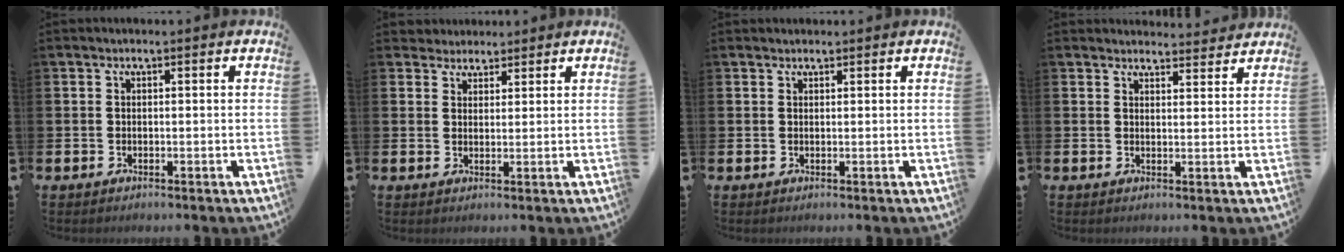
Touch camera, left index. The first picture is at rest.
{"total": 3.1, "force": [2.8, 1.3, -0.4], "torque": [0.004, -0.009, 0.049]}
{"total": 0.9, "force": [0.8, 0.3, -0.1], "torque": [0.017, -0.003, 0.012]}
{"total": 3.0, "force": [3.0, 0.4, -0.2], "torque": [0.013, -0.025, 0.050]}